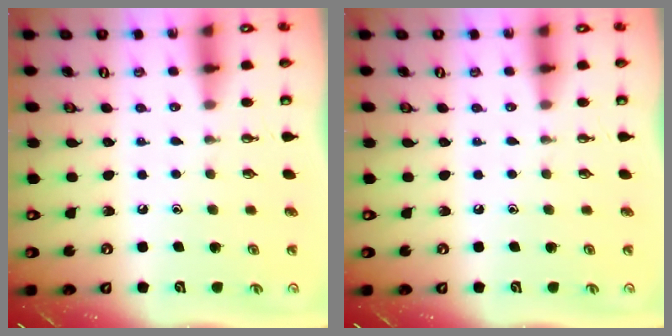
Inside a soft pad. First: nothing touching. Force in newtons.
{"total": 0.0}